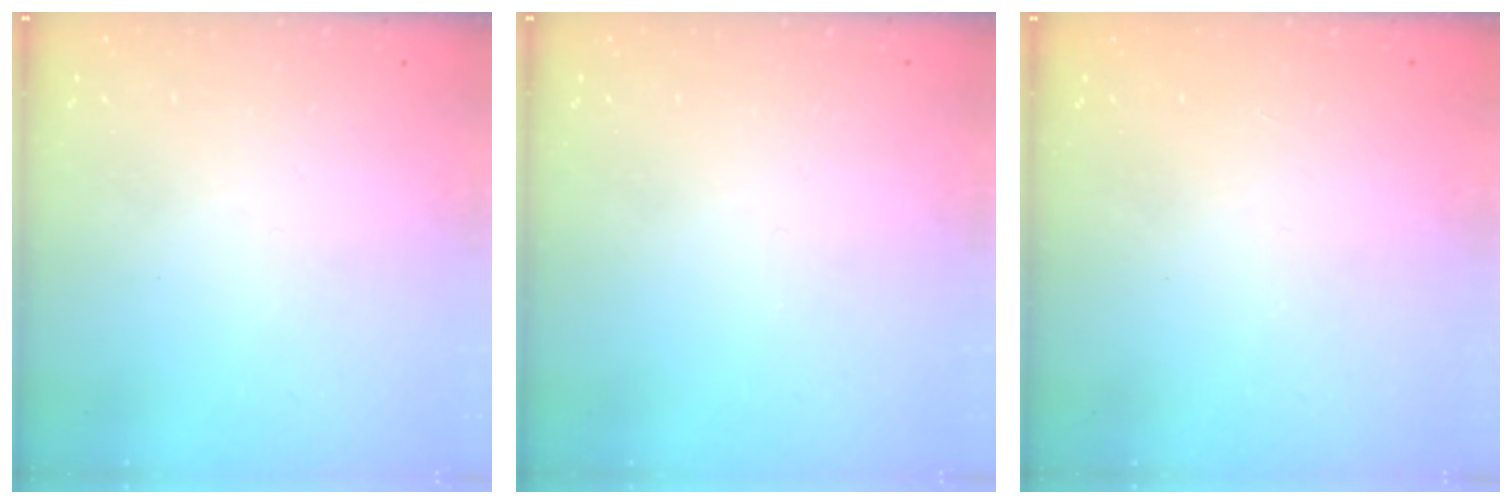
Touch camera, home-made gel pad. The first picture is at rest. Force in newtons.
{"total": 0.0}
{"total": 1.5, "press": 1.2, "slide": 0.9}